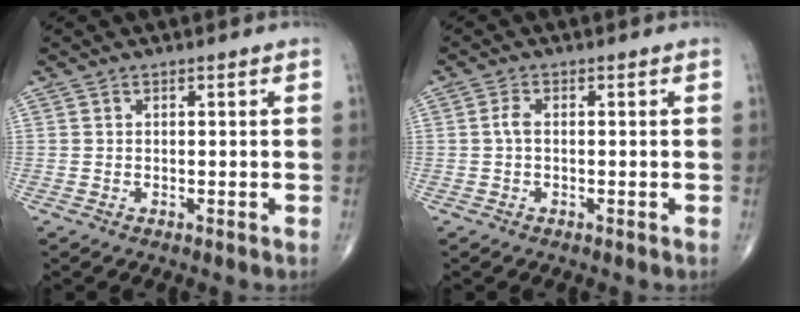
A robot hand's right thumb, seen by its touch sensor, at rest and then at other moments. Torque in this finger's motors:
{"motor_torque": [-0.25, 0.04, 0.11, -0.21, -0.01]}